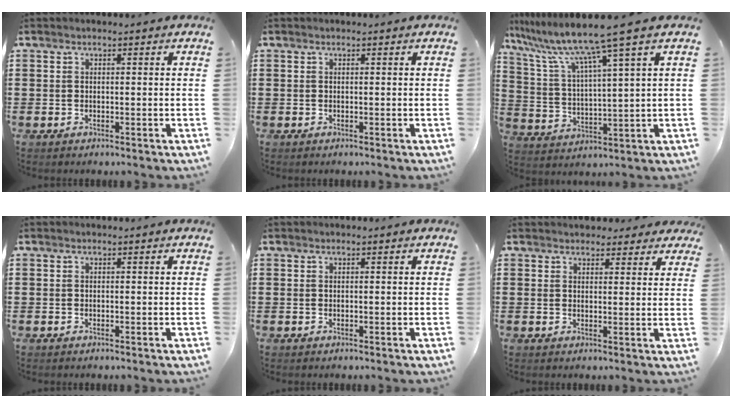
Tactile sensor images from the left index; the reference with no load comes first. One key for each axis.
{"total": 0.0}
{"total": 9.8, "fx": 7.4, "fy": -1.2, "fz": 6.2, "tx": -0.149, "ty": -0.043, "tz": 0.117}
{"total": 0.0}
{"total": 0.0}
{"total": 3.0, "fx": 2.8, "fy": 1.0, "fz": 0.5, "tx": -0.010, "ty": -0.006, "tz": 0.051}